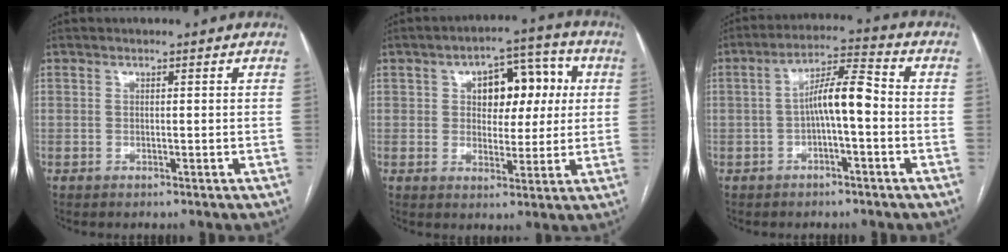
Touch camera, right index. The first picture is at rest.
{"total": 9.5, "force": [2.2, 5.5, 7.4], "torque": [-0.092, 0.034, 0.035]}
{"total": 7.2, "force": [-0.9, 1.2, 7.0], "torque": [-0.125, 0.026, -0.019]}